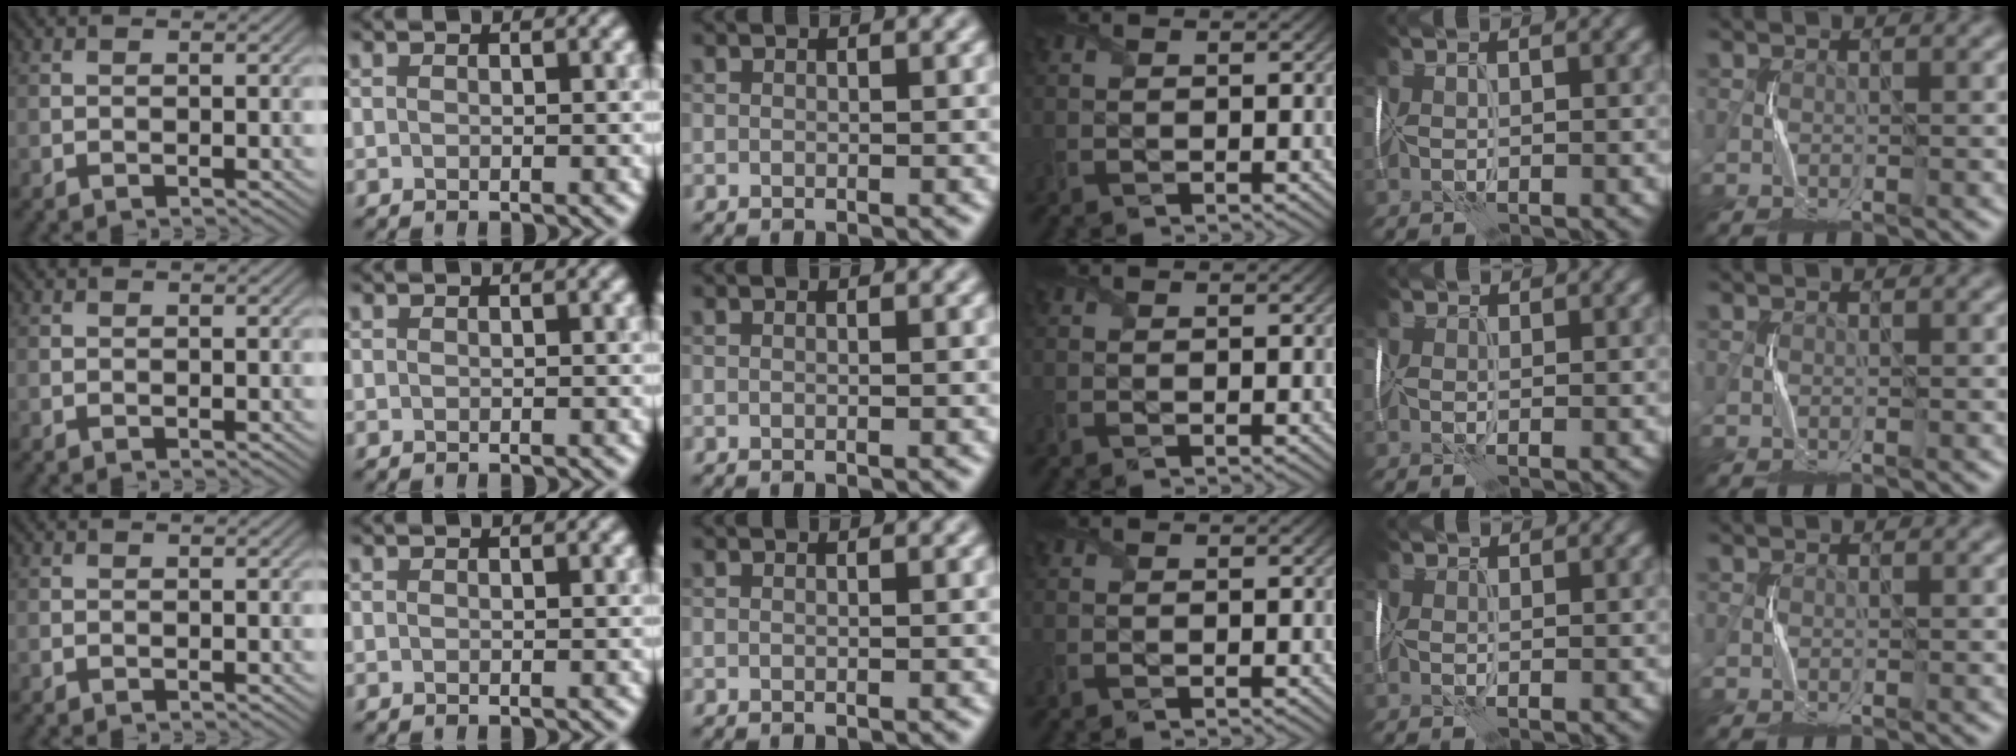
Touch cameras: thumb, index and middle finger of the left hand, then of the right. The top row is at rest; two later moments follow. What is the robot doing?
{"motion": "wrap", "object": "plastic wrap"}